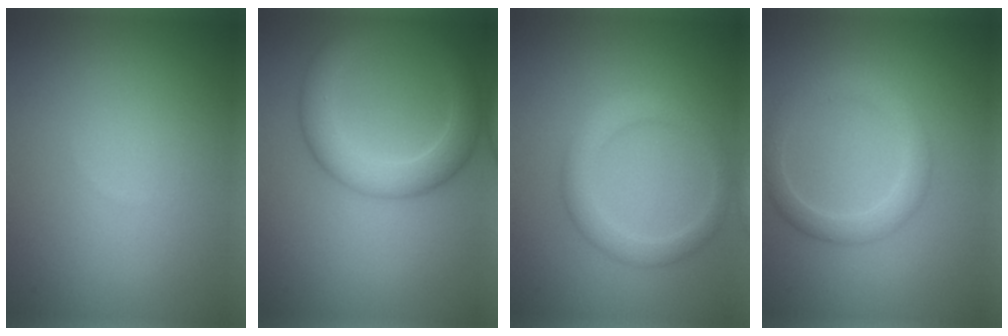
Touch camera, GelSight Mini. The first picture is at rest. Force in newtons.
{"total": 5.2, "press": 5.2, "slide": 0.2}
{"total": 3.0, "press": 3.0, "slide": 0.0}
{"total": 2.8, "press": 2.8, "slide": 0.0}